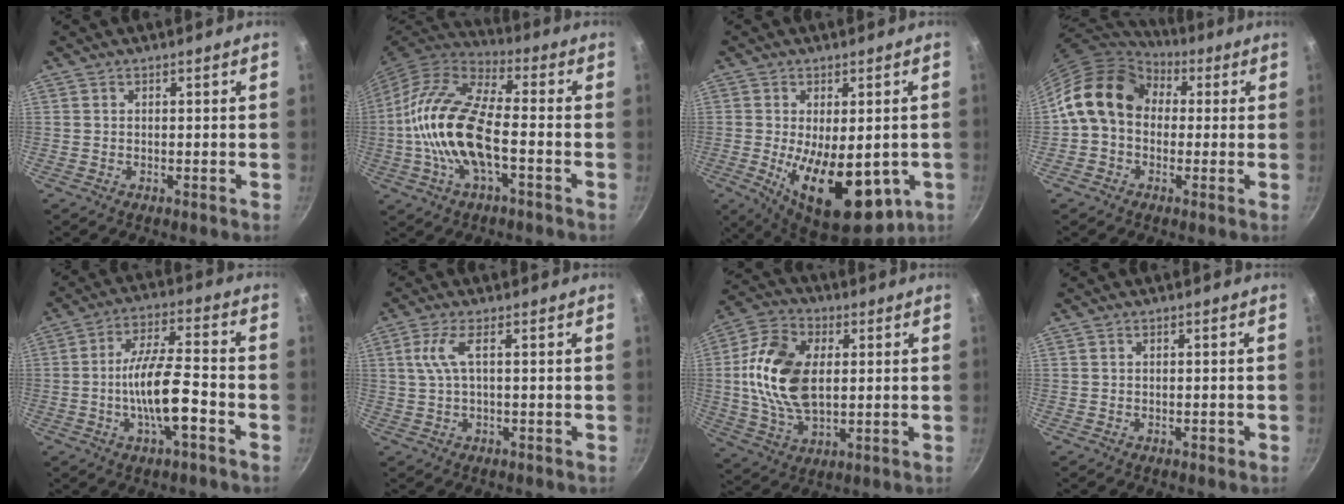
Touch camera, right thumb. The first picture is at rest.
{"total": 18.3, "force": [-3.1, 8.0, 16.2], "torque": [-0.306, 0.035, -0.072]}
{"total": 18.2, "force": [-3.7, 9.0, 15.4], "torque": [-0.215, -0.021, -0.035]}
{"total": 14.3, "force": [2.1, 11.1, 8.7], "torque": [-0.125, 0.032, 0.019]}
{"total": 11.5, "force": [-3.7, 3.2, 10.5], "torque": [-0.186, 0.029, -0.070]}
{"total": 4.5, "force": [0.6, 1.0, 4.3], "torque": [-0.102, 0.006, 0.015]}
{"total": 16.7, "force": [1.8, 10.3, 13.1], "torque": [-0.235, 0.002, 0.027]}
{"total": 0.9, "force": [-0.4, 0.6, 0.6], "torque": [-0.004, 0.007, -0.004]}